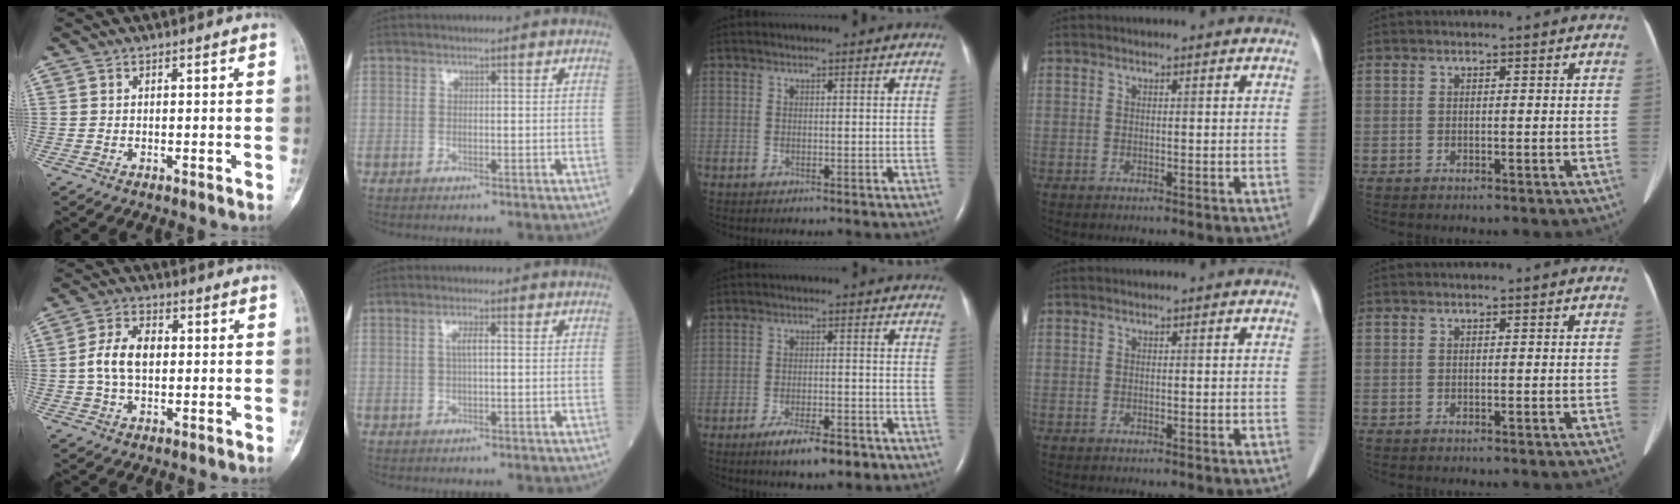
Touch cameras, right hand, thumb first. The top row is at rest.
{"thumb": {"total": 7.8, "force": [0.3, 4.9, 6.1], "torque": [-0.111, 0.016, 0.001]}, "index": {"total": 2.3, "force": [0.3, 0.5, 2.2], "torque": [-0.045, 0.005, 0.006]}, "middle": {"total": 6.7, "force": [-4.5, 1.7, 4.5], "torque": [-0.076, -0.006, -0.068]}}